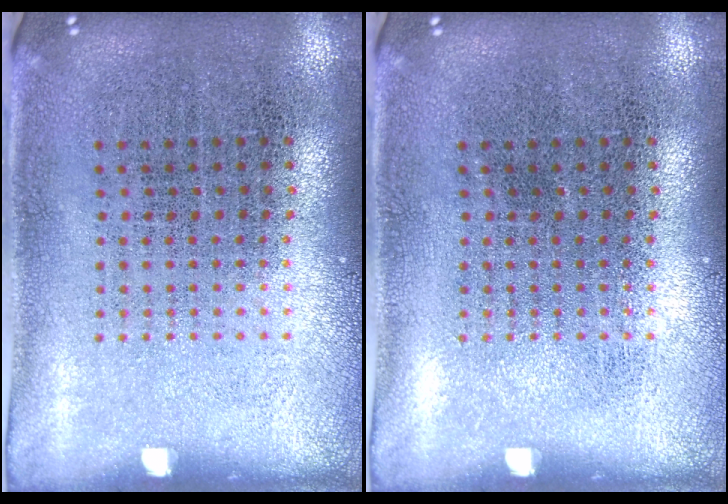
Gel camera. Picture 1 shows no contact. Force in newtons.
{"total": 0.0}